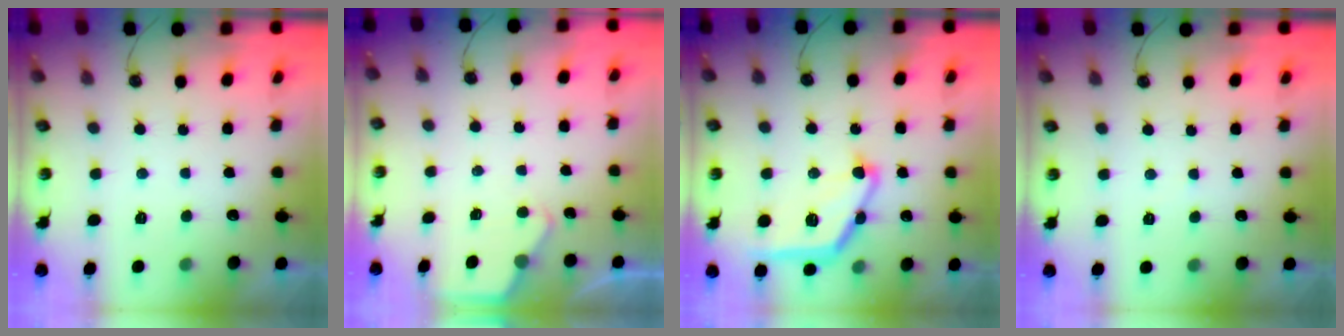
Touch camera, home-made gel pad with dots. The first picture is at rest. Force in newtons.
{"total": 3.3, "press": 3.3, "slide": 0.5}
{"total": 16.7, "press": 16.7, "slide": 0.5}
{"total": 2.7, "press": 2.6, "slide": 0.4}